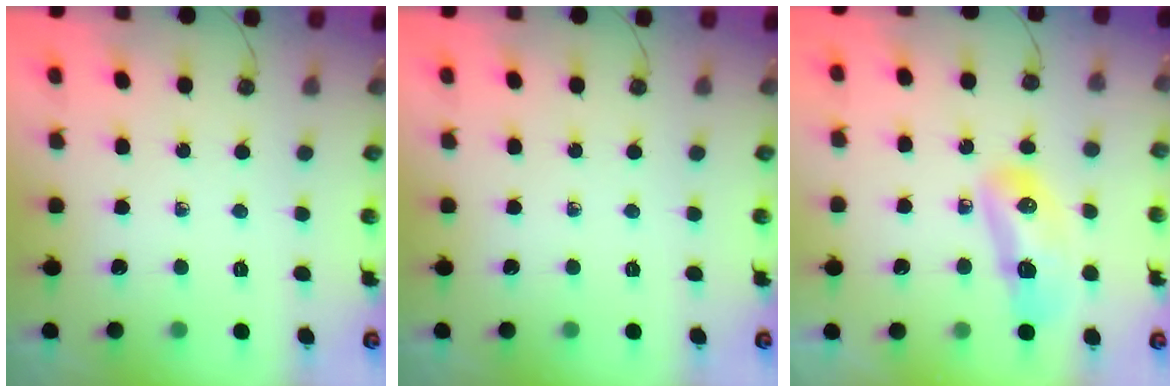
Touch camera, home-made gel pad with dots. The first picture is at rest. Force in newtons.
{"total": 0.0}
{"total": 10.1, "press": 10.0, "slide": 1.6}